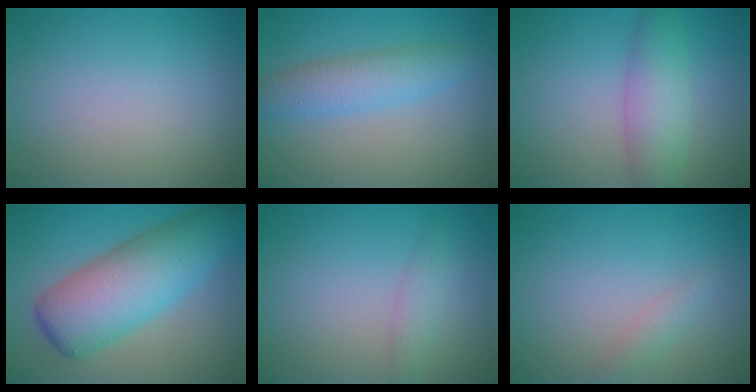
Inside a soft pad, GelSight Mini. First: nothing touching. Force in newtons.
{"total": 3.7, "press": 3.7, "slide": 0.1}
{"total": 4.5, "press": 4.5, "slide": 0.0}
{"total": 8.9, "press": 8.9, "slide": 0.2}
{"total": 1.6, "press": 1.6, "slide": 0.1}
{"total": 1.2, "press": 1.2, "slide": 0.0}